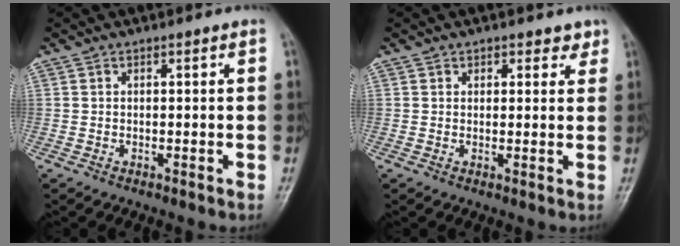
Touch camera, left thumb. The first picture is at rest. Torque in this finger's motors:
{"motor_torque": [-0.10, -0.18, -0.43, -0.09, -0.03]}